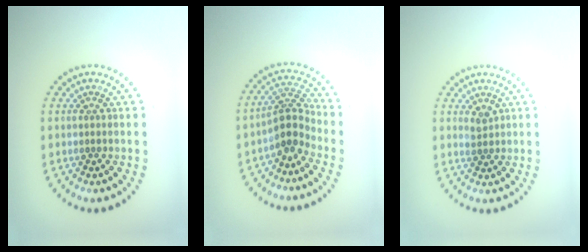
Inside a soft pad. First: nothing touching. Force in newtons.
{"total": 3.2, "press": 2.3, "slide": 2.1}
{"total": 1.1, "press": 0.9, "slide": 0.5}